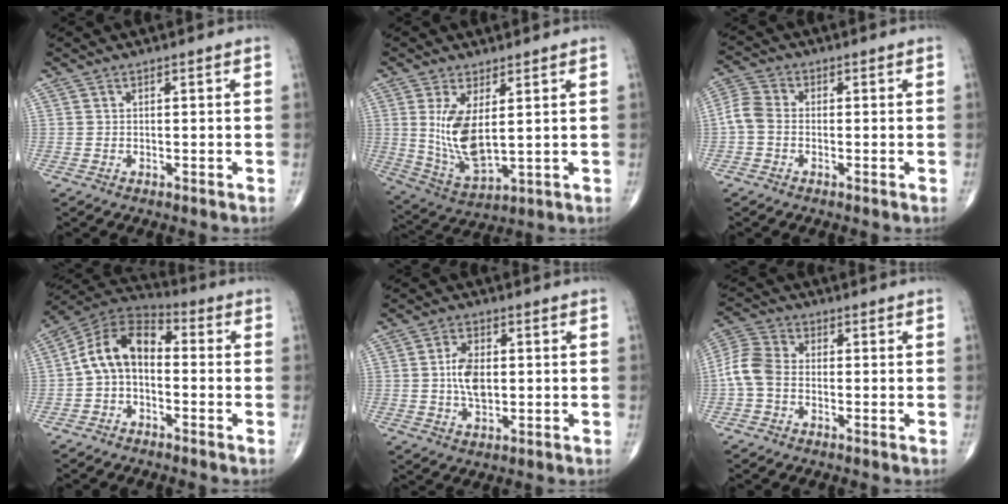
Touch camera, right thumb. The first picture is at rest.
{"total": 10.8, "force": [2.0, 4.6, 9.6], "torque": [-0.187, -0.027, 0.055]}
{"total": 4.9, "force": [-0.9, 3.5, 3.2], "torque": [-0.067, 0.012, -0.031]}
{"total": 10.6, "force": [-0.9, 6.7, 8.1], "torque": [-0.135, 0.041, -0.034]}
{"total": 6.8, "force": [0.2, 4.0, 5.5], "torque": [-0.096, 0.001, 0.003]}
{"total": 7.1, "force": [-1.3, 5.0, 4.8], "torque": [-0.100, 0.019, -0.040]}